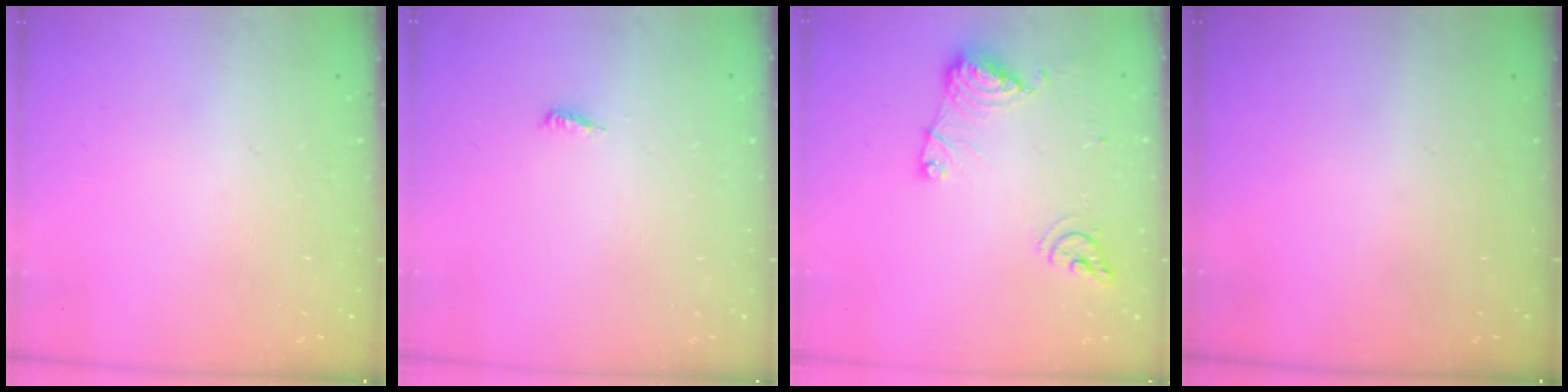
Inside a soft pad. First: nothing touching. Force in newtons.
{"total": 3.9, "press": 3.9, "slide": 0.4}
{"total": 11.9, "press": 11.9, "slide": 1.3}
{"total": 0.0}